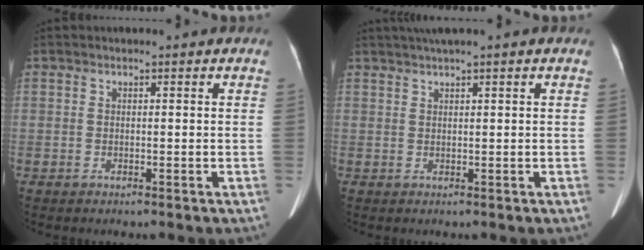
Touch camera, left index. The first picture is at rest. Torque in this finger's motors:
{"motor_torque": [0.50, -0.97, 0.06, 0.10]}